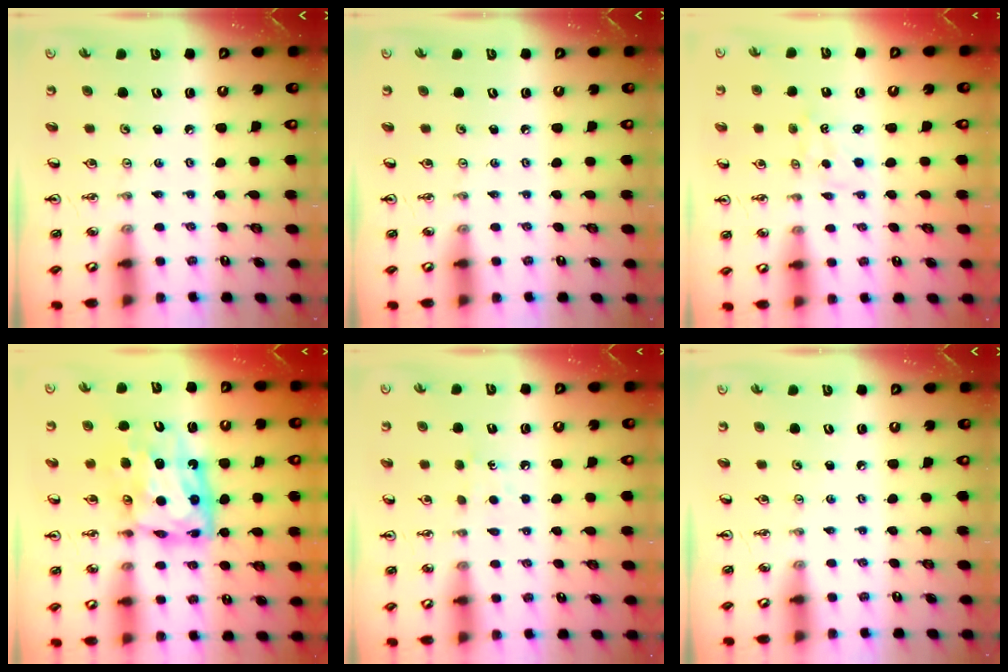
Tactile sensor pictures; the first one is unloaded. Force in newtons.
{"total": 0.0}
{"total": 1.2, "press": 1.2, "slide": 0.2}
{"total": 11.0, "press": 11.0, "slide": 1.1}
{"total": 4.4, "press": 4.3, "slide": 0.6}
{"total": 0.0}